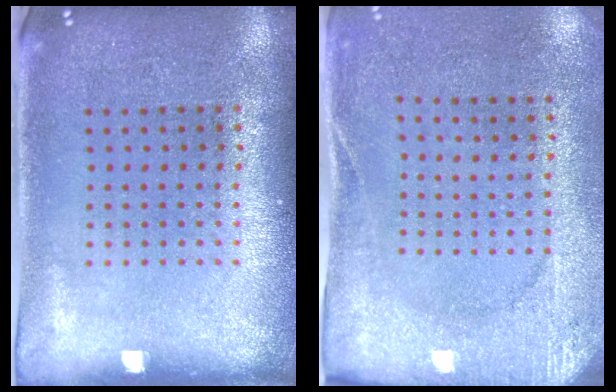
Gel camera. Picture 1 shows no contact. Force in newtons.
{"total": 2.7, "press": 2.3, "slide": 1.3}